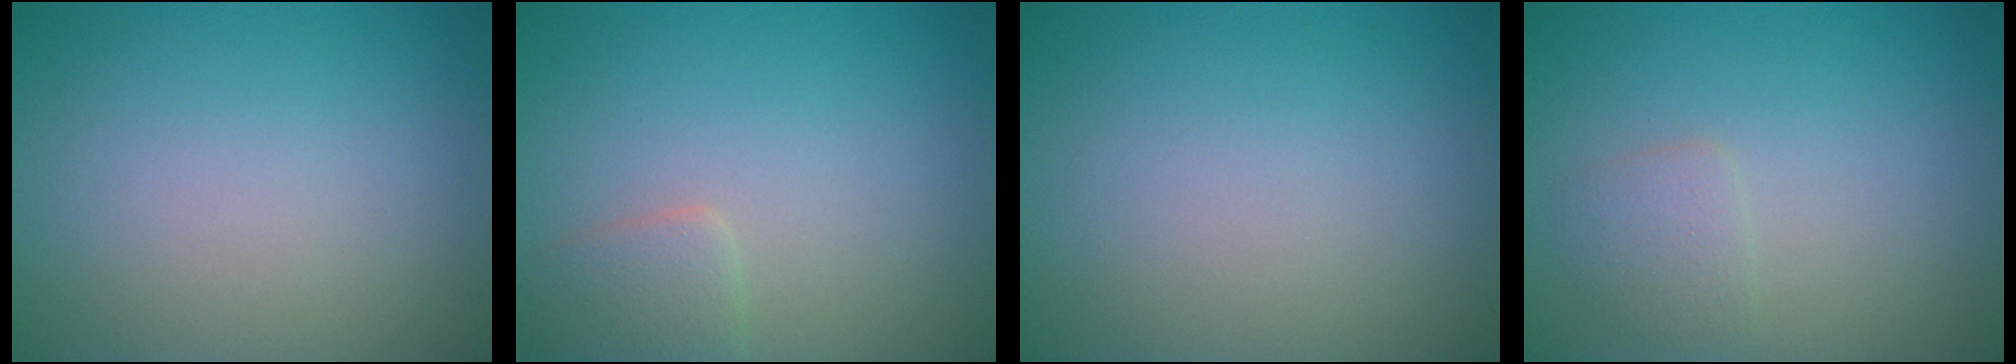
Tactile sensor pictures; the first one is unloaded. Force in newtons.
{"total": 1.9, "press": 1.9, "slide": 0.1}
{"total": 0.0}
{"total": 1.5, "press": 1.5, "slide": 0.1}